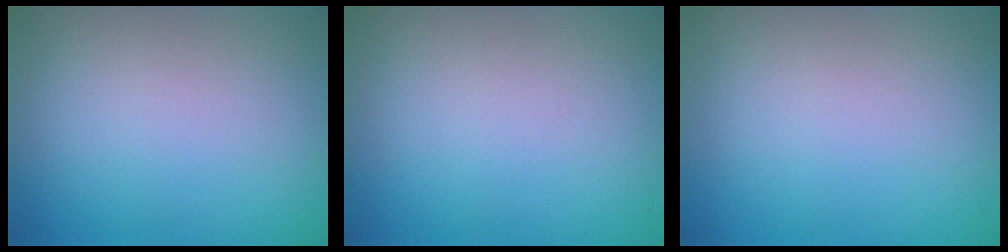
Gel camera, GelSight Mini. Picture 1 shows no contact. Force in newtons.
{"total": 0.0}
{"total": 0.0}